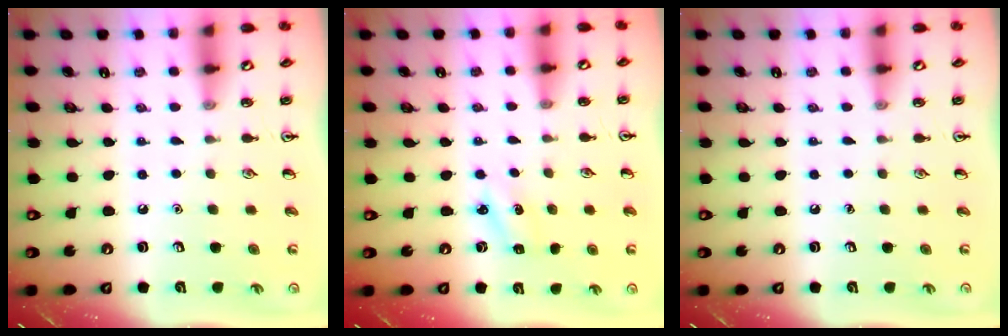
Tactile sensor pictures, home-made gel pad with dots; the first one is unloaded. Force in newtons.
{"total": 2.2, "press": 2.1, "slide": 0.8}
{"total": 0.0}